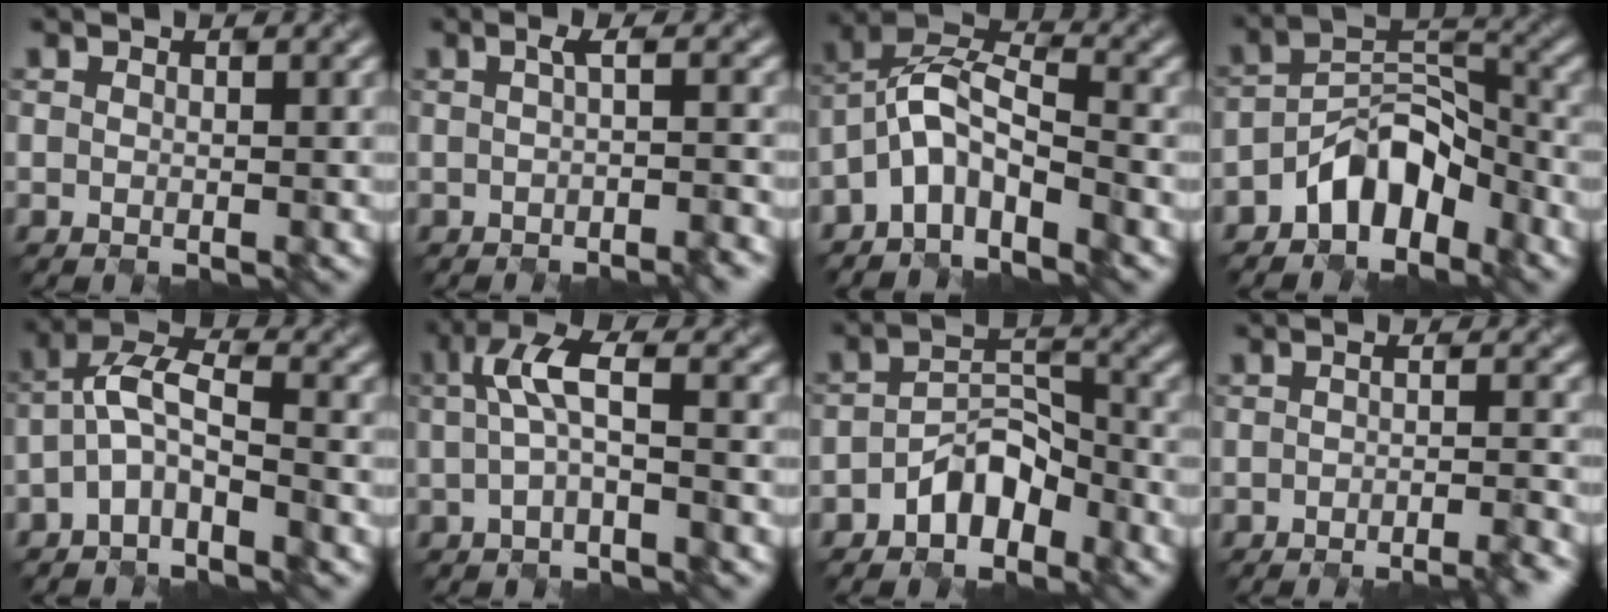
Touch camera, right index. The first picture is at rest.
{"total": 3.5, "force": [-0.9, 0.9, 3.3], "torque": [-0.034, 0.002, -0.007]}
{"total": 5.3, "force": [-3.4, 1.8, 3.6], "torque": [-0.069, 0.017, -0.067]}
{"total": 5.0, "force": [-3.5, 2.4, 2.5], "torque": [-0.032, 0.023, -0.064]}
{"total": 4.2, "force": [-2.1, 1.4, 3.3], "torque": [-0.070, 0.018, -0.043]}
{"total": 3.4, "force": [0.1, 0.9, 3.3], "torque": [-0.071, 0.010, 0.005]}
{"total": 3.4, "force": [-2.4, 1.8, 1.6], "torque": [-0.027, 0.018, -0.038]}
{"total": 4.7, "force": [-2.3, 1.2, 3.9], "torque": [-0.029, -0.005, -0.026]}